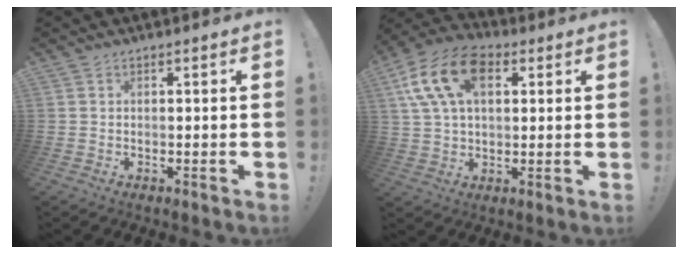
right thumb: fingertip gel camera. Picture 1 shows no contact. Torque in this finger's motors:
{"motor_torque": [0.15, 0.55, 0.87, 0.02, 0.10]}